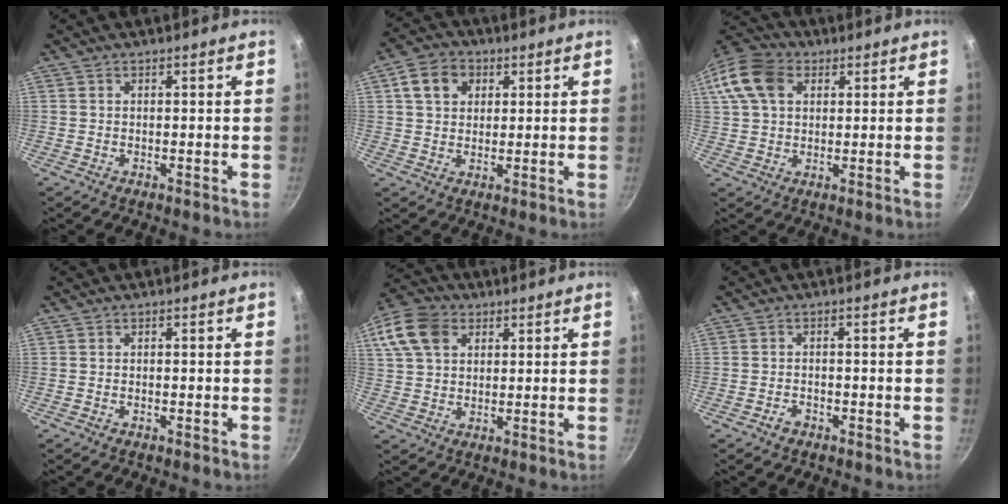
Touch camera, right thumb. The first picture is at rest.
{"total": 7.2, "force": [2.4, 5.7, 3.7], "torque": [-0.045, 0.007, 0.033]}
{"total": 13.3, "force": [4.5, 9.6, 8.1], "torque": [-0.162, 0.022, 0.071]}
{"total": 0.0}
{"total": 13.0, "force": [5.1, 9.5, 7.3], "torque": [-0.145, 0.015, 0.086]}
{"total": 1.9, "force": [-1.3, 1.1, 0.8], "torque": [-0.012, 0.015, -0.022]}